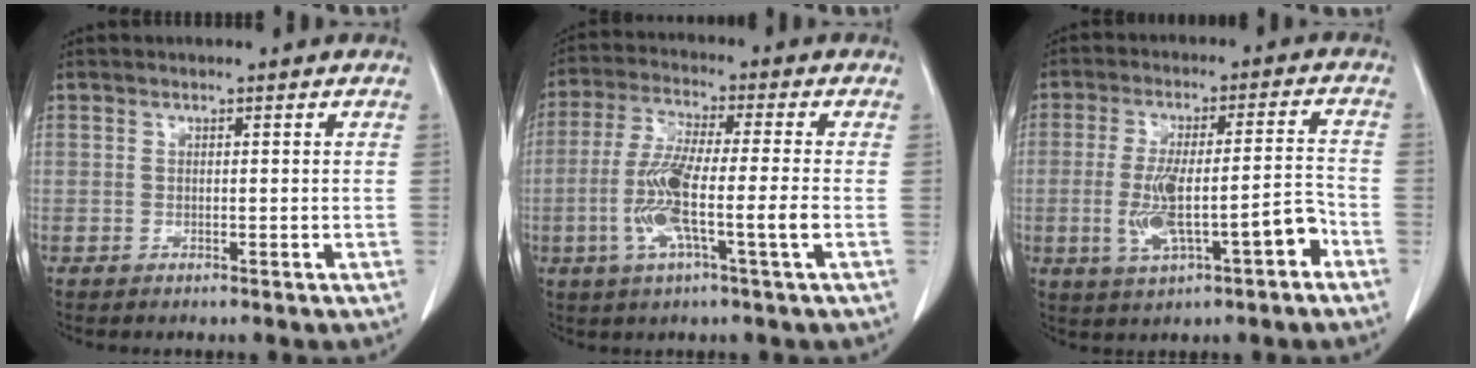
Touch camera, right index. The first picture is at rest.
{"total": 10.4, "force": [-2.6, 0.2, 10.0], "torque": [-0.201, -0.006, -0.055]}
{"total": 10.9, "force": [-3.7, 2.3, 9.9], "torque": [-0.179, 0.020, -0.051]}